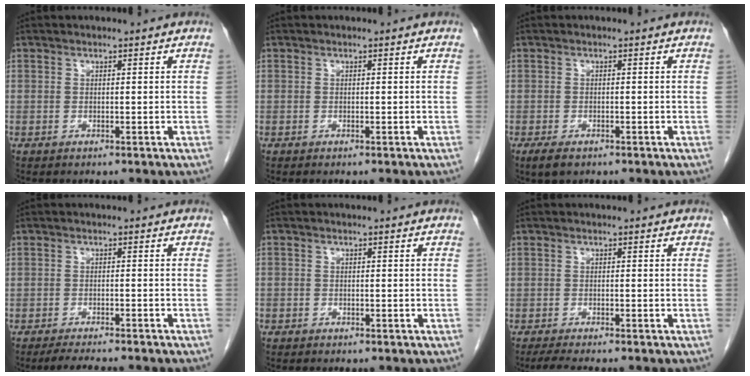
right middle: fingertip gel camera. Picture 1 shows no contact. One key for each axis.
{"total": 0.0}
{"total": 2.6, "fx": -1.6, "fy": 1.1, "fz": 1.6, "tx": -0.036, "ty": -0.004, "tz": -0.022}
{"total": 6.5, "fx": -5.7, "fy": 0.6, "fz": 3.1, "tx": -0.043, "ty": -0.012, "tz": -0.083}
{"total": 1.5, "fx": -1.2, "fy": 0.9, "fz": 0.3, "tx": -0.006, "ty": 0.003, "tz": -0.015}
{"total": 4.5, "fx": -3.8, "fy": 0.3, "fz": 2.3, "tx": -0.039, "ty": -0.013, "tz": -0.058}